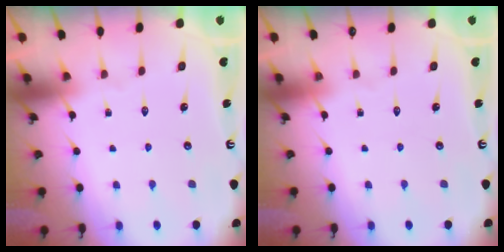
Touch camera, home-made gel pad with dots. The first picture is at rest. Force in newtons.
{"total": 0.0}